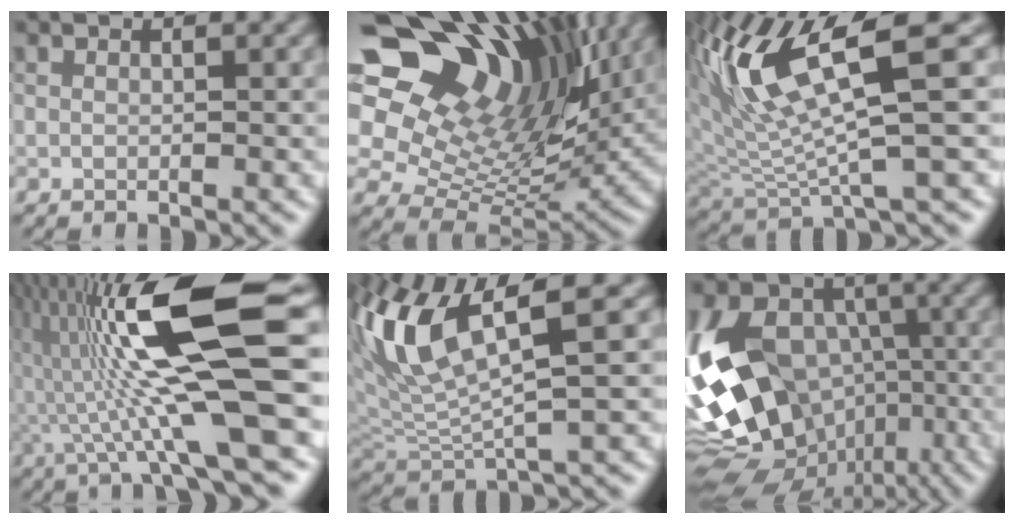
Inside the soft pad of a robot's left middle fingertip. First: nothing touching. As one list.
[{"total": 14.7, "force": [7.5, 9.3, 8.6], "torque": [-0.174, 0.042, 0.132]}, {"total": 9.1, "force": [2.6, 2.0, 8.5], "torque": [-0.159, 0.008, 0.057]}, {"total": 13.1, "force": [-0.1, 2.1, 13.0], "torque": [-0.236, 0.024, 0.001]}, {"total": 8.1, "force": [2.2, 2.1, 7.5], "torque": [-0.164, 0.009, 0.050]}, {"total": 15.8, "force": [-3.9, 11.4, 10.2], "torque": [-0.195, 0.013, -0.064]}]